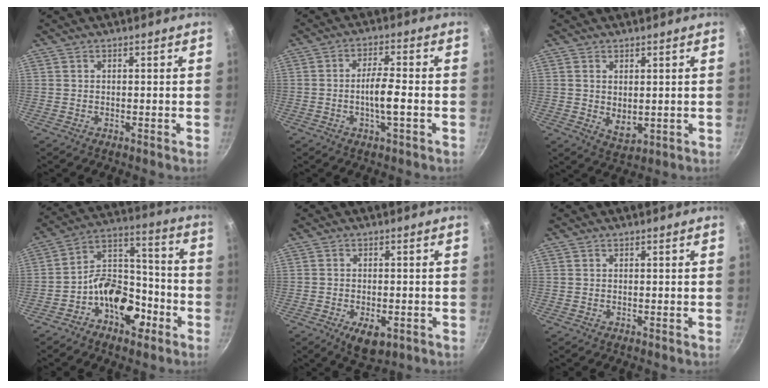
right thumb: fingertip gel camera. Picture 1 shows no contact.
{"total": 5.8, "force": [-1.5, 1.4, 5.4], "torque": [-0.100, 0.018, -0.030]}
{"total": 4.4, "force": [0.6, 2.8, 3.3], "torque": [-0.053, -0.014, 0.018]}
{"total": 14.2, "force": [-6.6, 8.9, 8.8], "torque": [-0.096, 0.077, -0.119]}
{"total": 6.5, "force": [-2.5, 3.4, 4.9], "torque": [-0.063, 0.006, -0.029]}
{"total": 0.0}